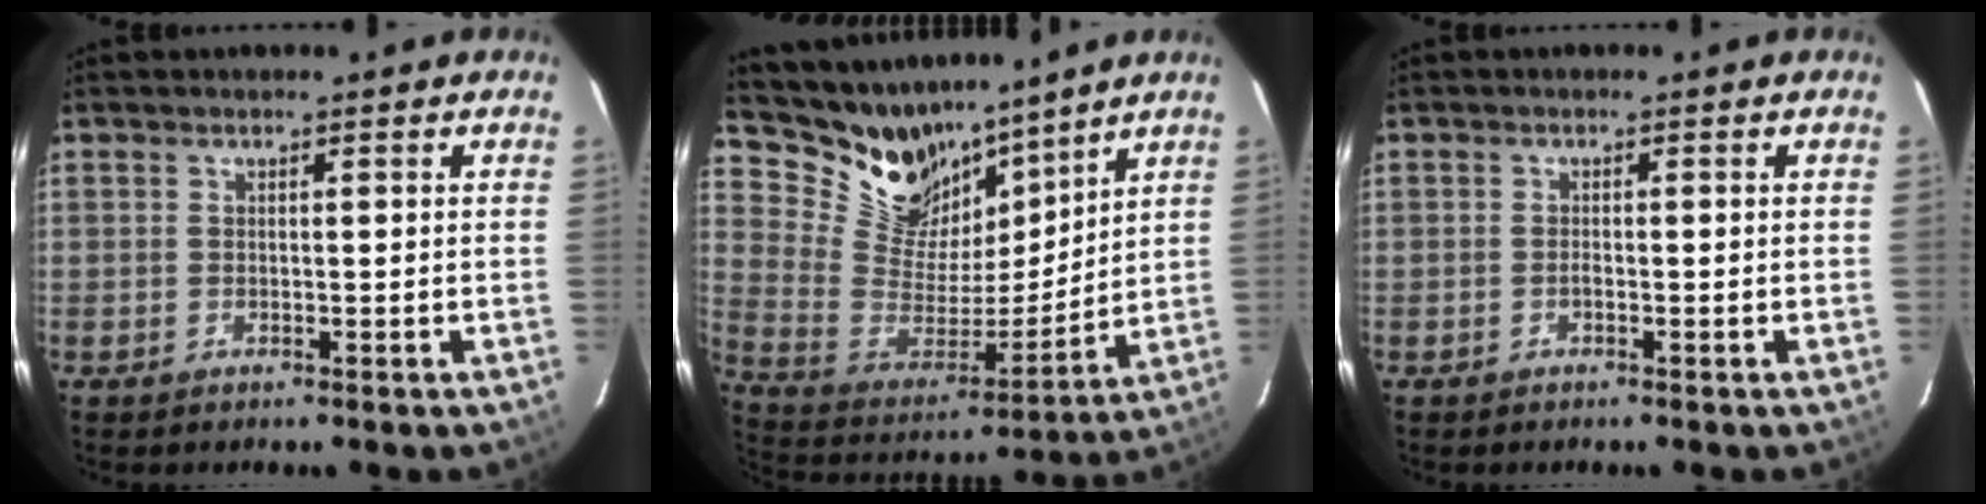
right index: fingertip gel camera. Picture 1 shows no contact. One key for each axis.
{"total": 16.3, "fx": 13.1, "fy": 8.1, "fz": 5.5, "tx": -0.138, "ty": -0.010, "tz": 0.255}
{"total": 0.6, "fx": -0.3, "fy": 0.3, "fz": 0.4, "tx": -0.009, "ty": 0.003, "tz": -0.008}